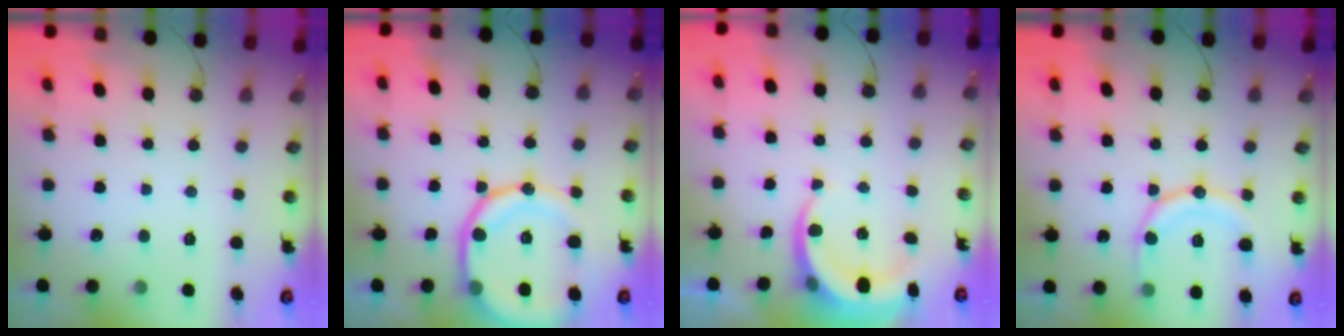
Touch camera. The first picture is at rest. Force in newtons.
{"total": 16.6, "press": 16.5, "slide": 2.0}
{"total": 6.2, "press": 6.1, "slide": 0.6}
{"total": 12.2, "press": 12.1, "slide": 1.4}